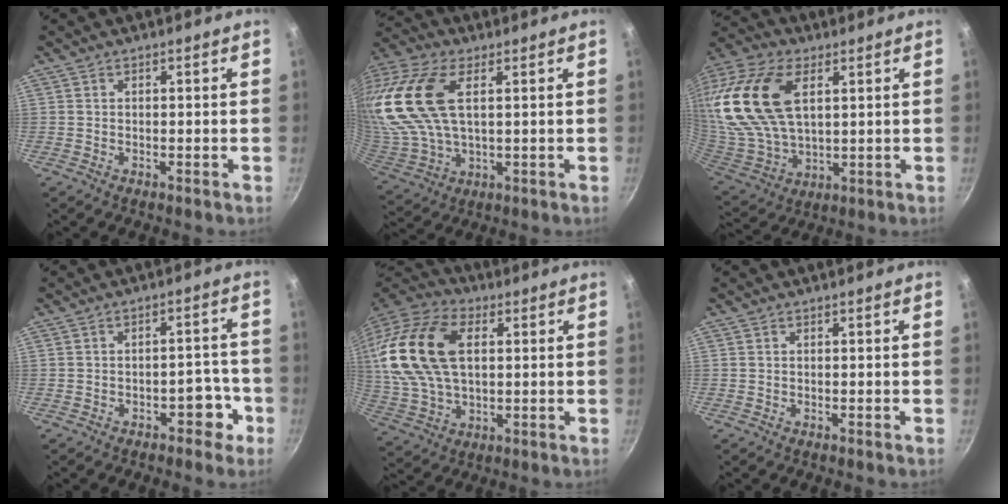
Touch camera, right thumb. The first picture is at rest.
{"total": 23.6, "force": [6.4, 13.2, 18.4], "torque": [-0.419, 0.019, 0.126]}
{"total": 25.8, "force": [8.2, 15.1, 19.3], "torque": [-0.415, 0.000, 0.158]}
{"total": 5.2, "force": [-2.8, 3.1, 3.1], "torque": [-0.004, 0.037, -0.026]}
{"total": 22.8, "force": [4.9, 13.9, 17.4], "torque": [-0.349, 0.011, 0.087]}
{"total": 0.0}